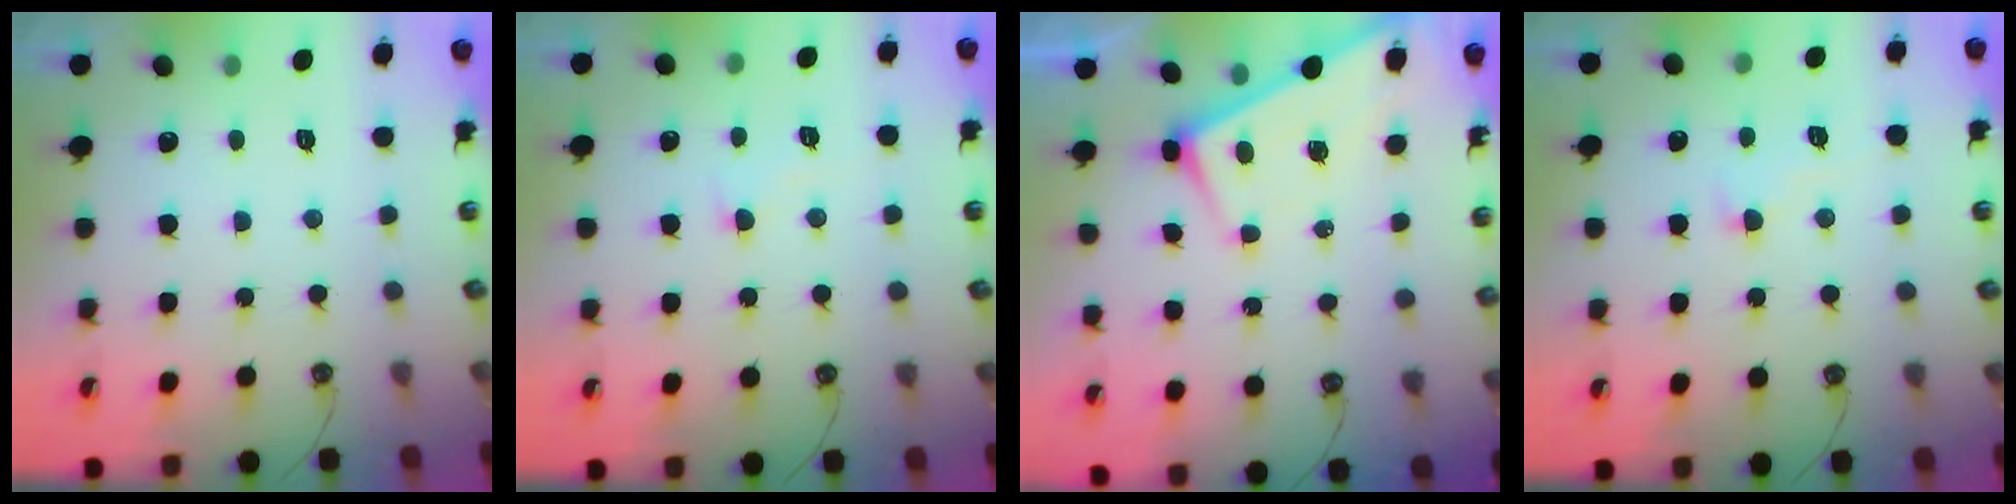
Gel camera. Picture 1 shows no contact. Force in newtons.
{"total": 2.3, "press": 2.2, "slide": 0.5}
{"total": 2.8, "press": 2.8, "slide": 0.3}
{"total": 1.0, "press": 0.4, "slide": 0.9}